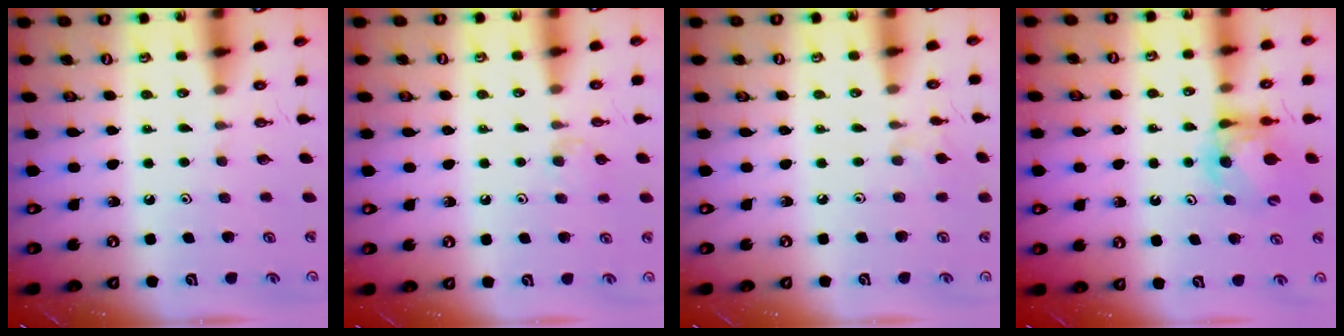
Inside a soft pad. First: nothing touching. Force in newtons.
{"total": 4.2, "press": 4.1, "slide": 0.8}
{"total": 2.9, "press": 2.8, "slide": 0.6}
{"total": 6.2, "press": 6.2, "slide": 0.5}